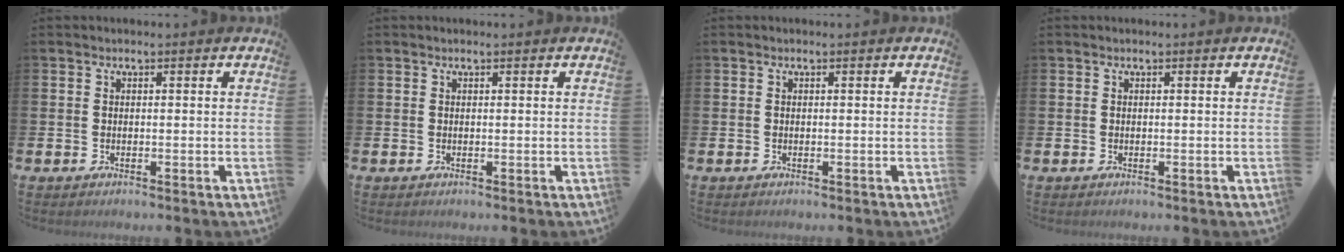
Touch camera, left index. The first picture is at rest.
{"total": 0.0}
{"total": 0.0}
{"total": 0.0}